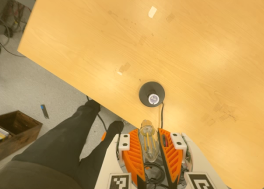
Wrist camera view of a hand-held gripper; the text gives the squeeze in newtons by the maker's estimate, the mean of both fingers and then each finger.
{"total": 14.1, "left": 16.0, "right": 12.3}